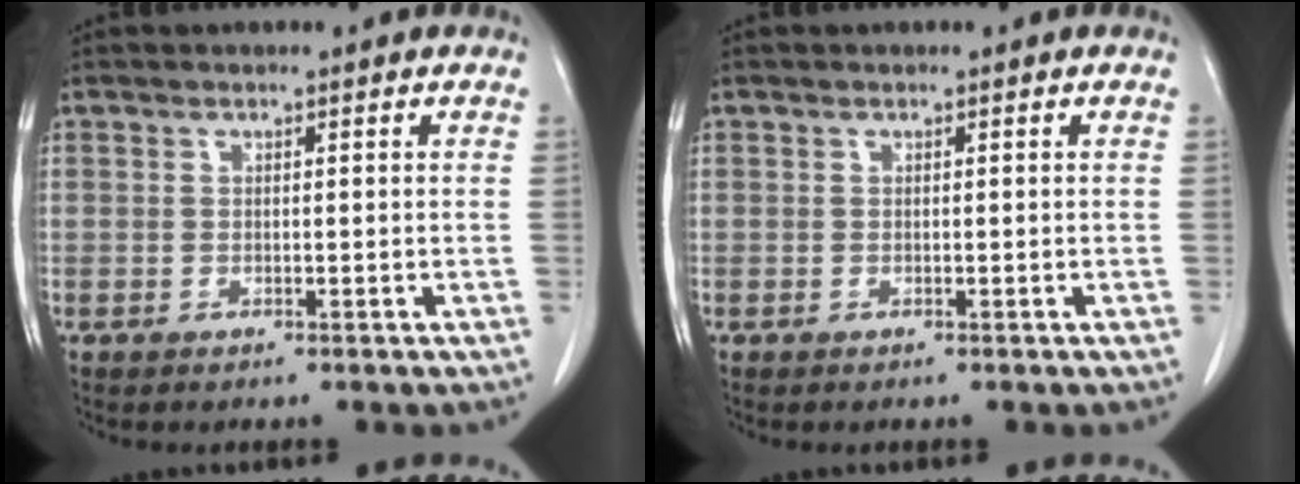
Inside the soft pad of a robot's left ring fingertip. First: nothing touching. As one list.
[{"total": 0.0}]